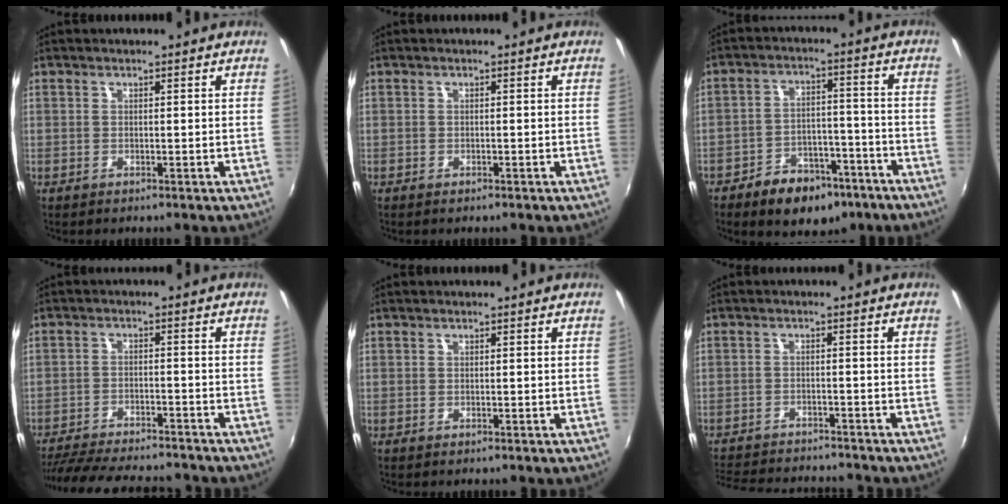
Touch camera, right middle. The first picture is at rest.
{"total": 0.6, "force": [-0.5, 0.3, 0.2], "torque": [-0.004, -0.001, -0.009]}
{"total": 11.9, "force": [-8.1, 6.8, 5.6], "torque": [-0.108, 0.020, -0.106]}
{"total": 17.7, "force": [-15.5, 3.7, 7.6], "torque": [-0.158, -0.018, -0.226]}
{"total": 0.0}
{"total": 13.5, "force": [-12.2, 3.2, 4.9], "torque": [-0.116, -0.009, -0.181]}